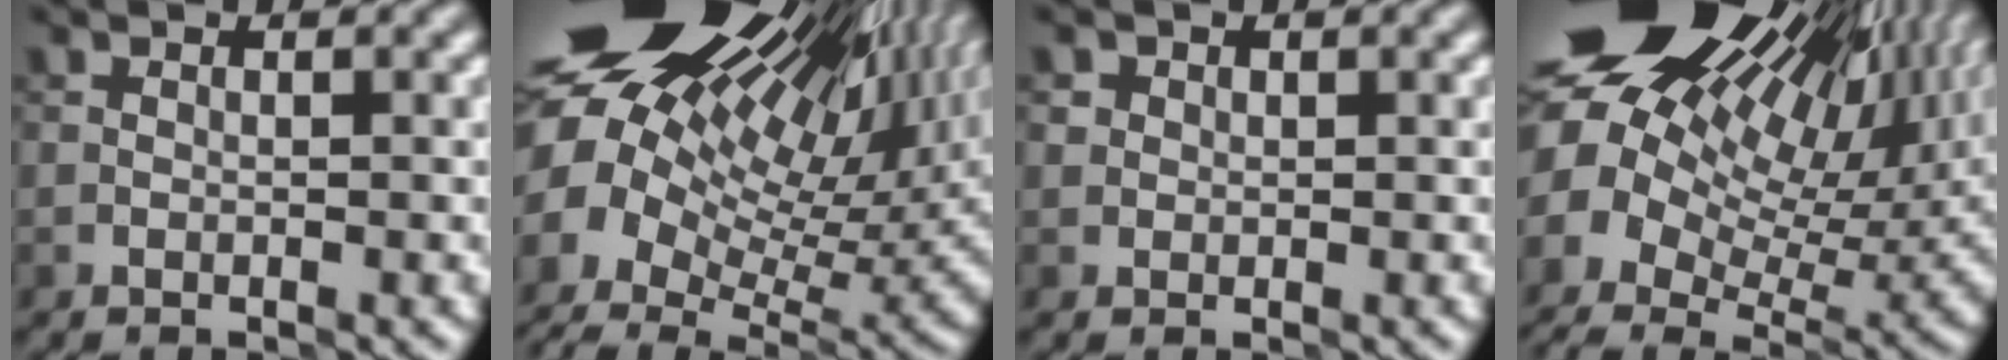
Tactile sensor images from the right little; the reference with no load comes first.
{"total": 19.9, "force": [6.7, 11.4, 14.9], "torque": [-0.276, 0.026, 0.138]}
{"total": 0.7, "force": [0.3, 0.5, -0.2], "torque": [0.010, -0.001, -0.001]}
{"total": 20.0, "force": [7.8, 12.5, 13.5], "torque": [-0.265, 0.031, 0.161]}